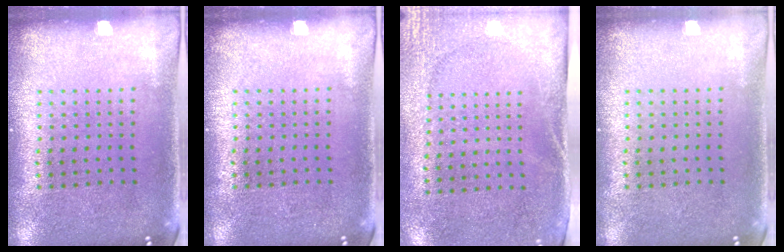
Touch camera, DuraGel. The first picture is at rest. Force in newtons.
{"total": 0.0}
{"total": 2.7, "press": 2.2, "slide": 1.6}
{"total": 0.0}